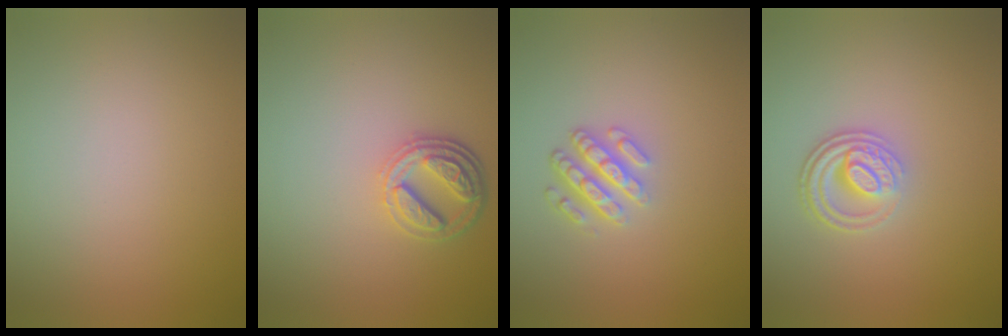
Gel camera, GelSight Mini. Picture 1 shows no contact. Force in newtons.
{"total": 3.9, "press": 3.1, "slide": 2.4}
{"total": 3.2, "press": 2.6, "slide": 1.8}
{"total": 3.6, "press": 2.7, "slide": 2.4}